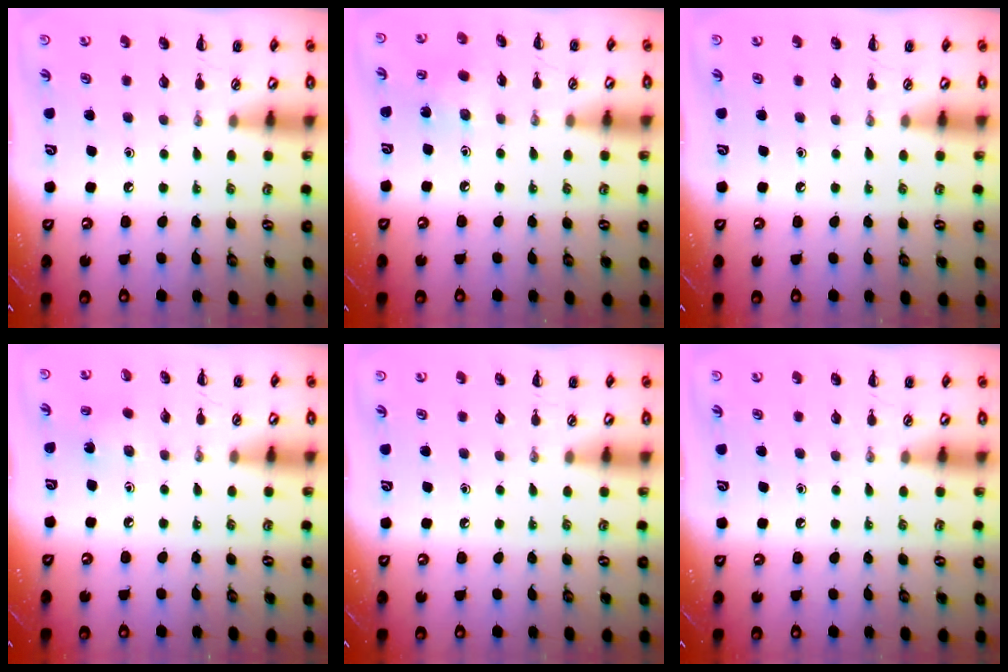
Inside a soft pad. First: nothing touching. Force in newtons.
{"total": 3.8, "press": 3.7, "slide": 1.1}
{"total": 0.0}
{"total": 2.6, "press": 2.5, "slide": 0.8}
{"total": 0.0}
{"total": 0.0}